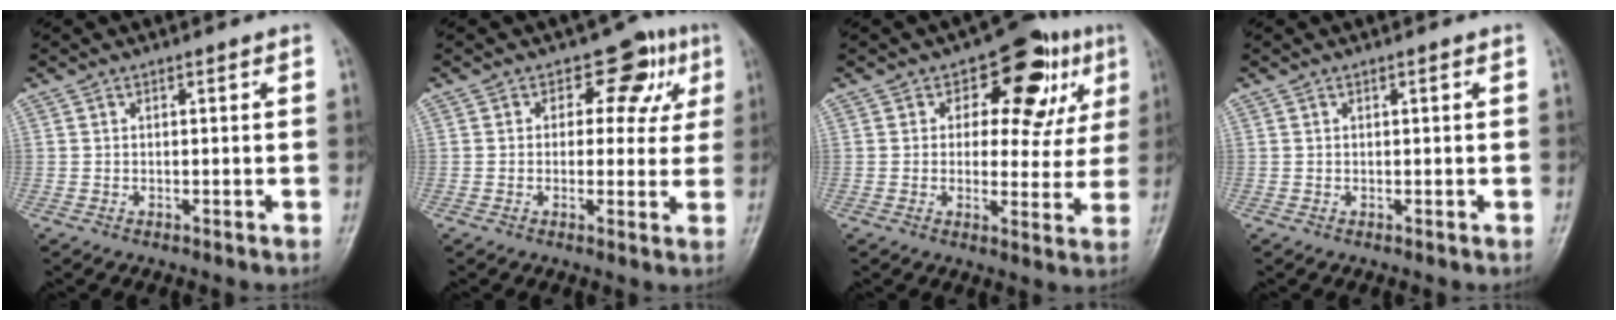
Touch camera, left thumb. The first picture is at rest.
{"total": 7.3, "force": [2.7, 5.5, 4.0], "torque": [0.008, 0.000, 0.023]}
{"total": 12.9, "force": [5.0, 8.1, 8.7], "torque": [-0.047, -0.003, 0.059]}
{"total": 0.0}